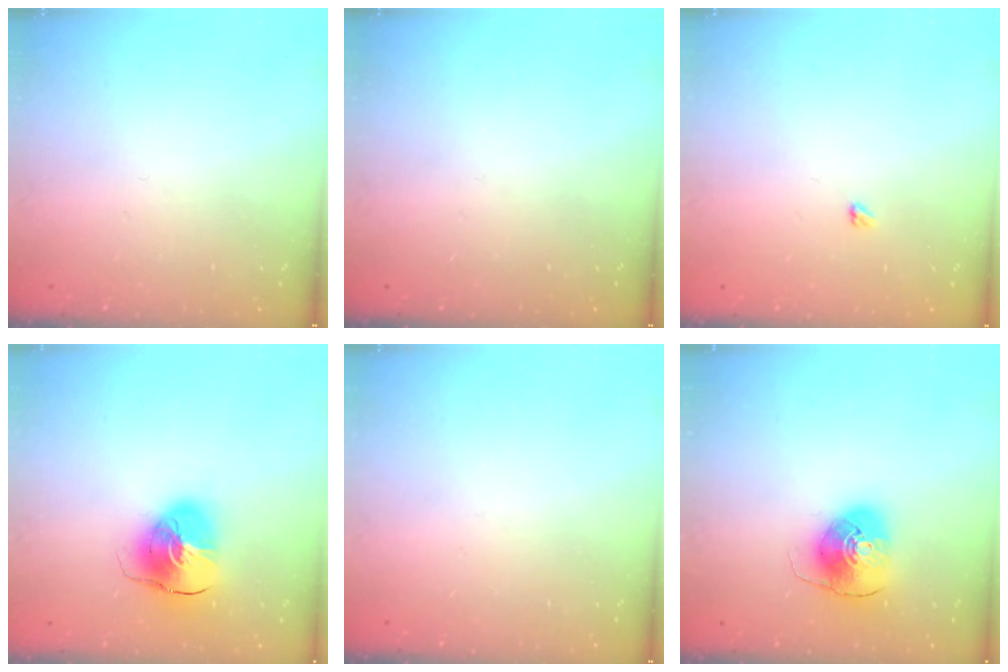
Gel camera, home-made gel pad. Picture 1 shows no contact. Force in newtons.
{"total": 0.0}
{"total": 2.4, "press": 2.4, "slide": 0.4}
{"total": 11.9, "press": 11.7, "slide": 1.8}
{"total": 0.0}
{"total": 8.6, "press": 8.5, "slide": 1.1}